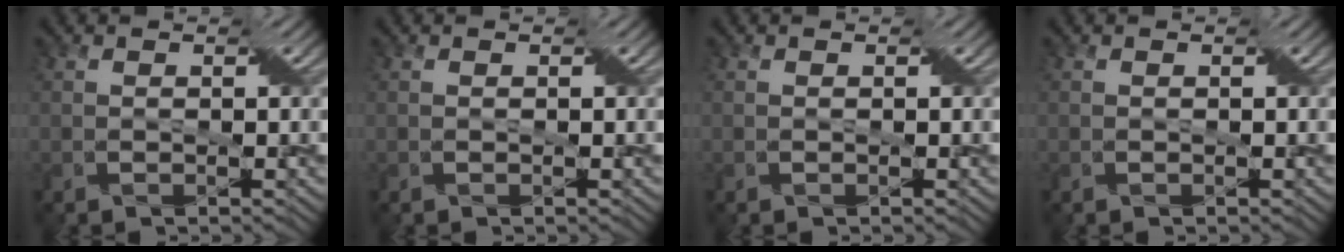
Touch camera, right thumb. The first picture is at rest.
{"total": 0.0}
{"total": 0.0}
{"total": 0.0}